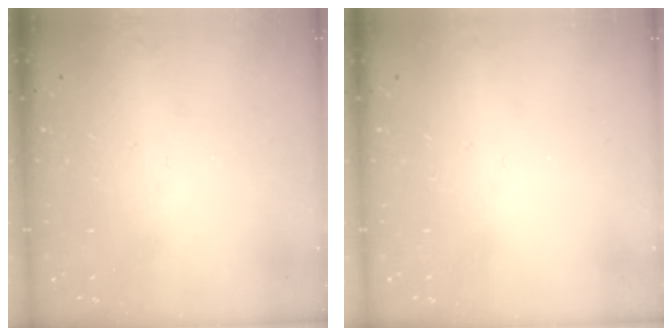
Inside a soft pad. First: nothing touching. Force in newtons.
{"total": 0.0}